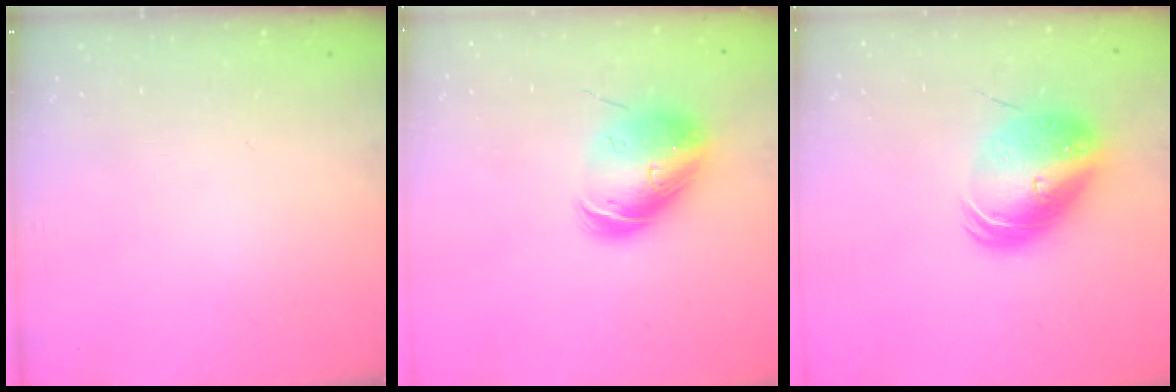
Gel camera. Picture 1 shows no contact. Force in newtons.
{"total": 11.9, "press": 11.7, "slide": 2.1}
{"total": 14.0, "press": 13.8, "slide": 2.6}